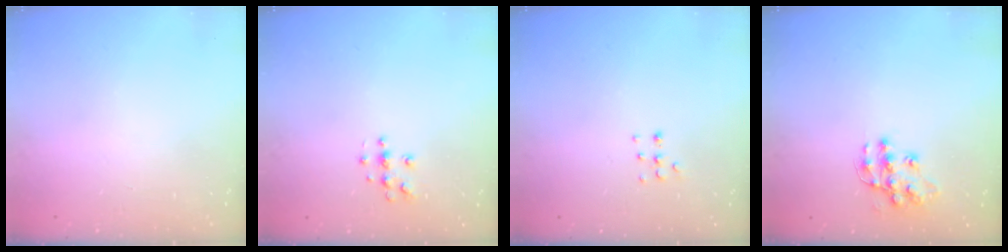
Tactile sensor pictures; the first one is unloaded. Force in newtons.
{"total": 5.4, "press": 5.4, "slide": 0.6}
{"total": 4.3, "press": 4.2, "slide": 1.1}
{"total": 12.2, "press": 12.2, "slide": 0.9}